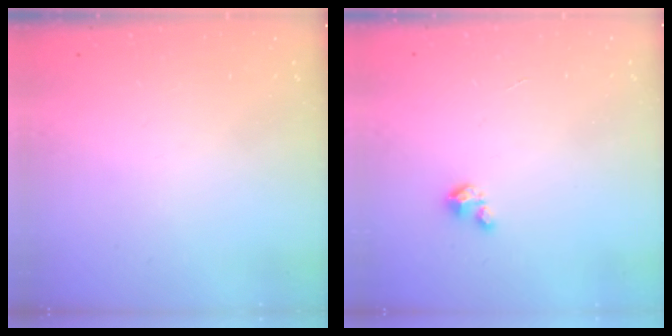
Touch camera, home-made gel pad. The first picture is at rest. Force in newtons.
{"total": 2.7, "press": 2.7, "slide": 0.2}